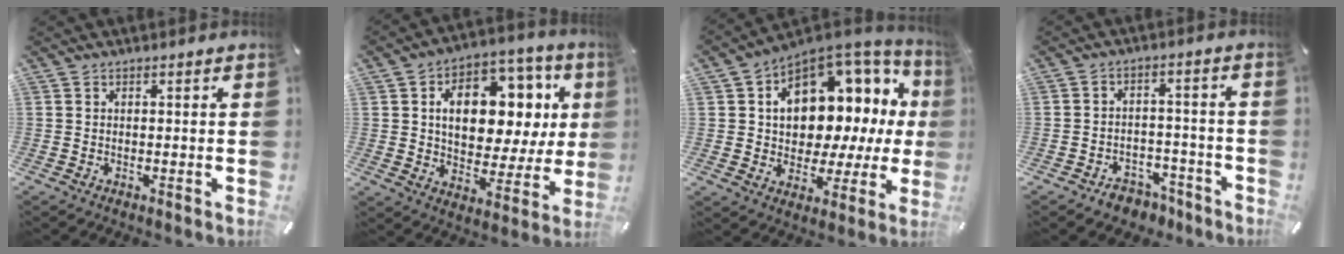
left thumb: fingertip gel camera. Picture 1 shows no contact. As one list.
[{"total": 16.0, "force": [4.2, 10.8, 11.0], "torque": [-0.161, -0.019, 0.076]}, {"total": 12.8, "force": [3.8, 9.8, 7.3], "torque": [-0.095, -0.053, 0.068]}, {"total": 6.0, "force": [-4.0, 4.0, 1.9], "torque": [-0.021, 0.030, -0.067]}]